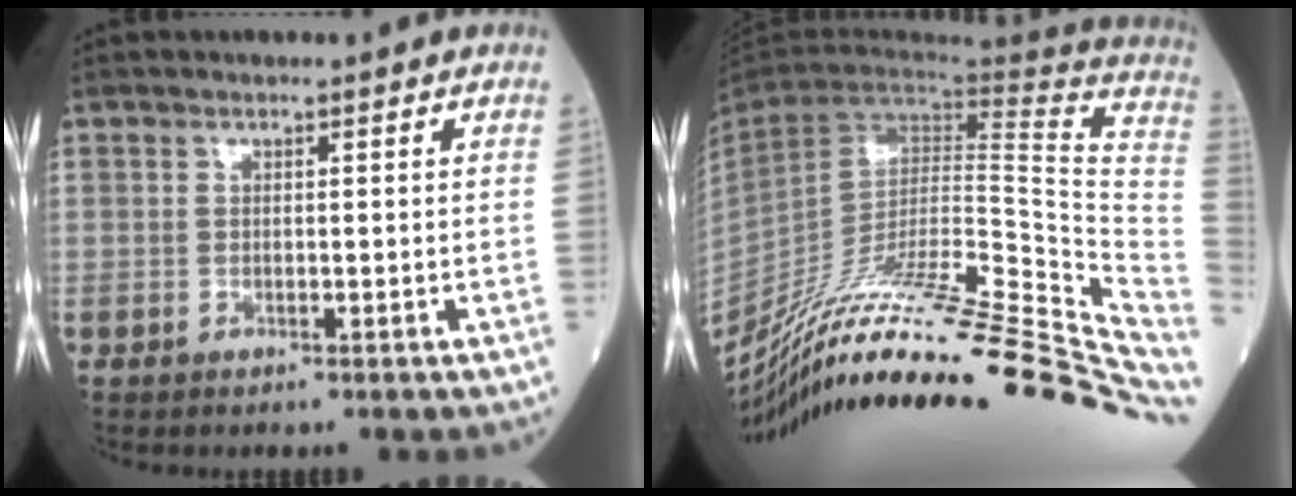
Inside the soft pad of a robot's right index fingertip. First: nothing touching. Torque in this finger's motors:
{"motor_torque": [-1.18, -0.96, -0.35, -0.05]}